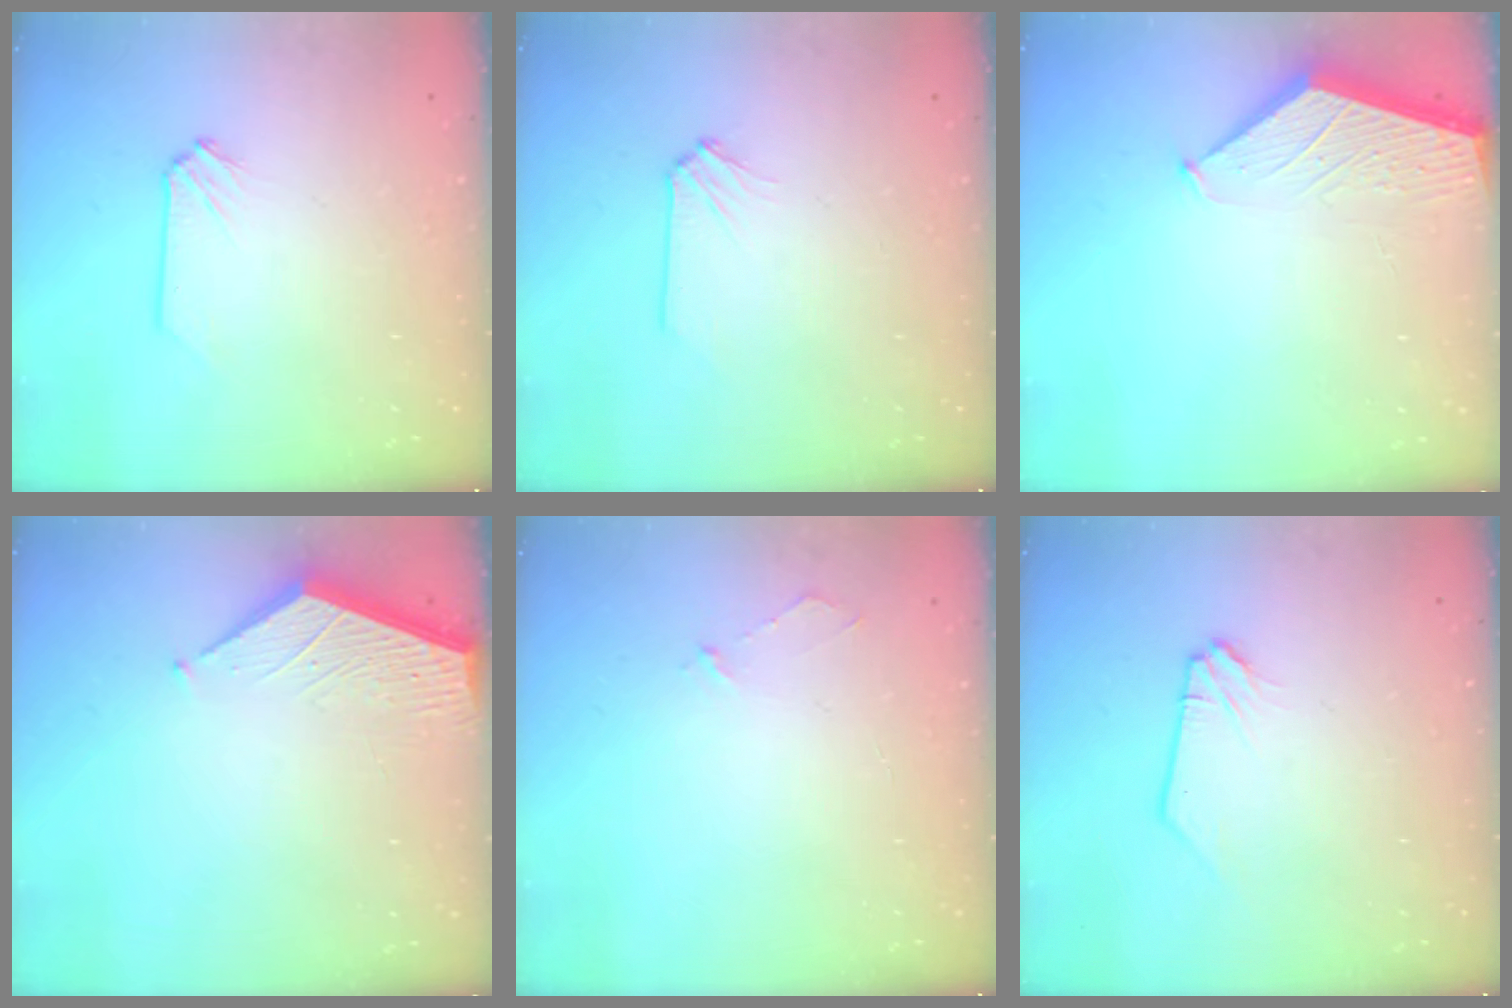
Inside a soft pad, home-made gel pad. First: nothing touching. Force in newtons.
{"total": 0.0}
{"total": 1.9, "press": 1.9, "slide": 0.2}
{"total": 3.5, "press": 3.5, "slide": 0.3}
{"total": 3.0, "press": 3.0, "slide": 0.3}
{"total": 0.0}